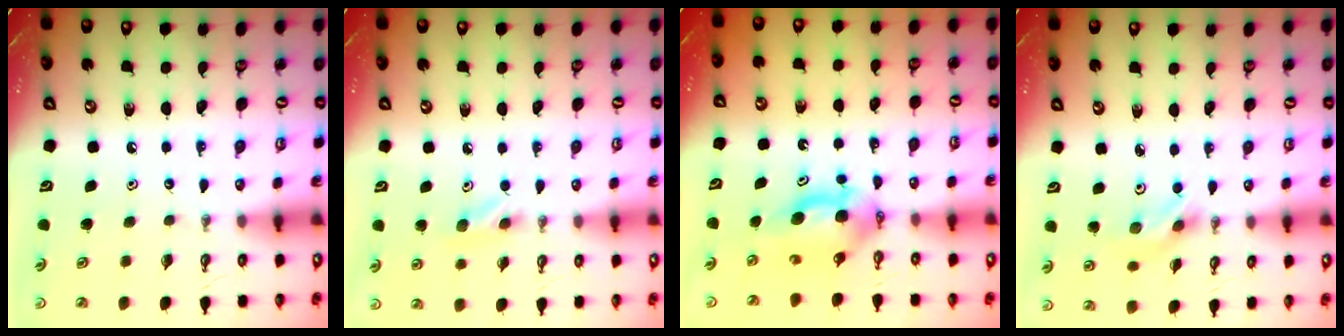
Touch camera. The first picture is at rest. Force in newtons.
{"total": 5.4, "press": 5.4, "slide": 0.5}
{"total": 5.7, "press": 5.5, "slide": 1.8}
{"total": 3.0, "press": 3.0, "slide": 0.4}